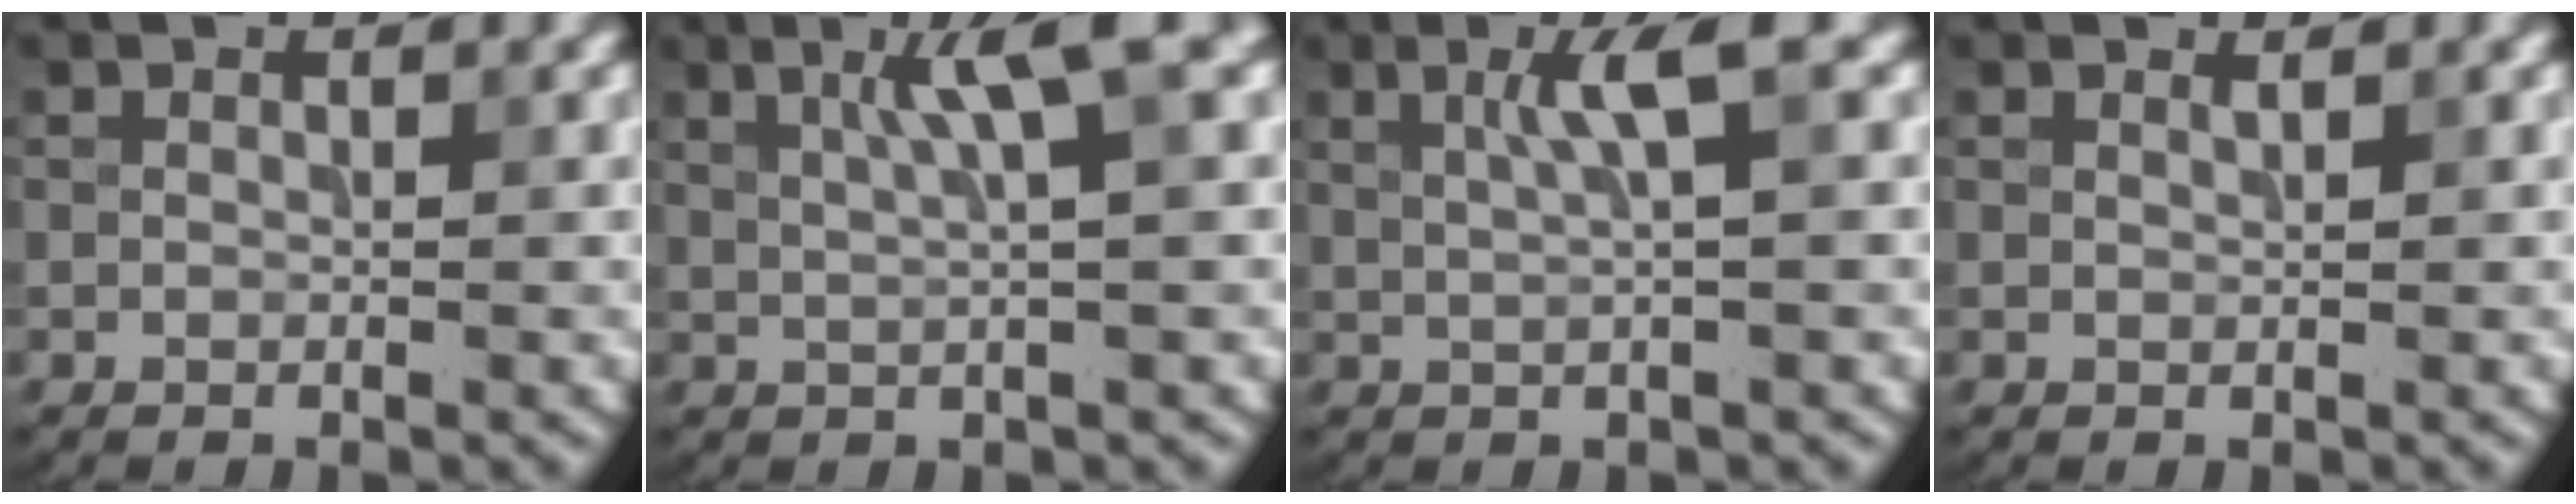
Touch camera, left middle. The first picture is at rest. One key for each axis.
{"total": 4.8, "fx": 2.0, "fy": 0.6, "fz": 4.3, "tx": -0.064, "ty": 0.007, "tz": 0.032}
{"total": 3.5, "fx": 1.2, "fy": 0.5, "fz": 3.3, "tx": -0.050, "ty": 0.007, "tz": 0.020}
{"total": 0.5, "fx": 0.4, "fy": 0.1, "fz": 0.2, "tx": 0.001, "ty": -0.001, "tz": 0.009}